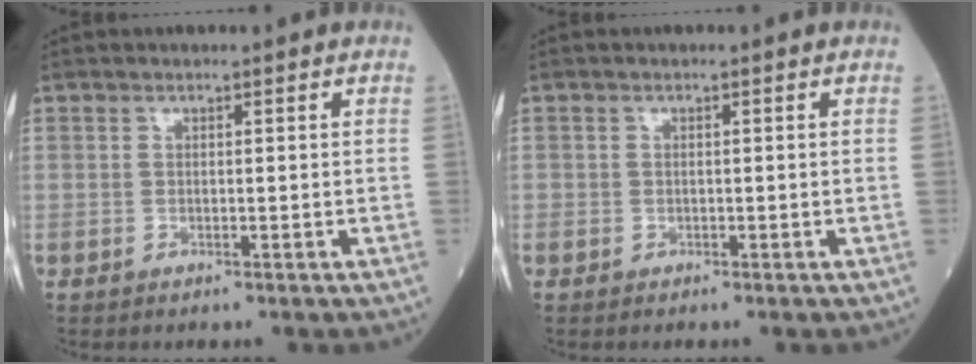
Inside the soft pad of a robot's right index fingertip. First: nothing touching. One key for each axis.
{"total": 0.0}